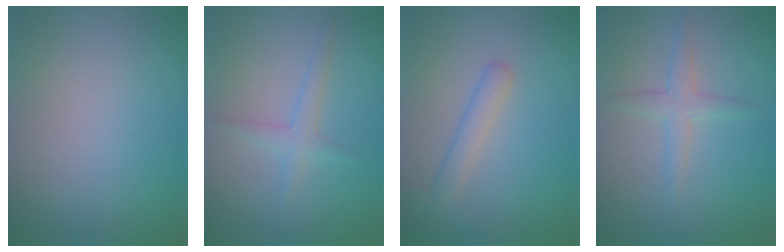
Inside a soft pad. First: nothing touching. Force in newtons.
{"total": 1.6, "press": 1.6, "slide": 0.1}
{"total": 2.0, "press": 2.0, "slide": 0.1}
{"total": 1.8, "press": 1.8, "slide": 0.1}